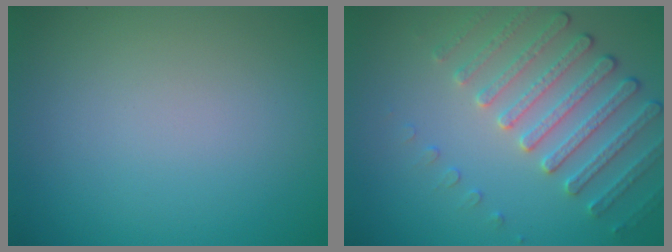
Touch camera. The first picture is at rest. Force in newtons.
{"total": 4.1, "press": 3.8, "slide": 1.5}